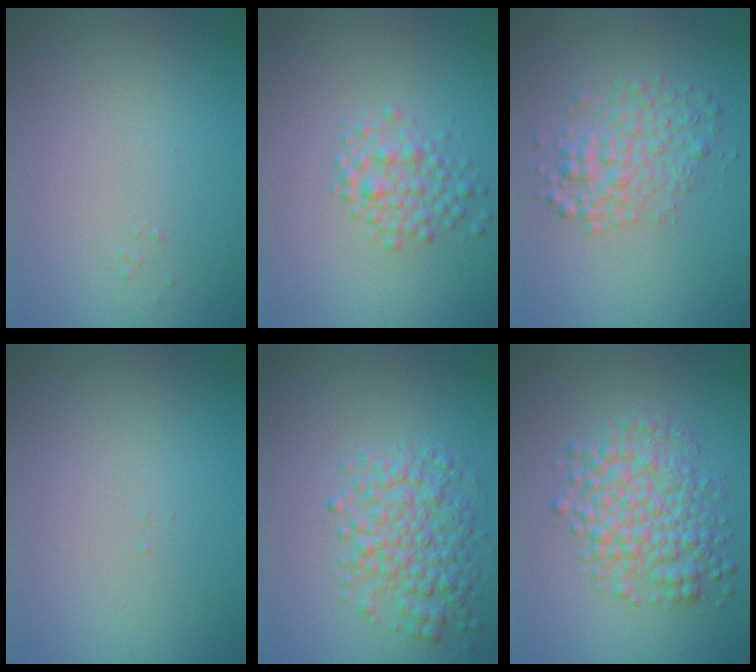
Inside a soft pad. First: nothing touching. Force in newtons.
{"total": 2.6, "press": 2.6, "slide": 0.0}
{"total": 3.4, "press": 3.4, "slide": 0.1}
{"total": 0.0}
{"total": 4.5, "press": 4.5, "slide": 0.1}
{"total": 5.6, "press": 5.6, "slide": 0.1}